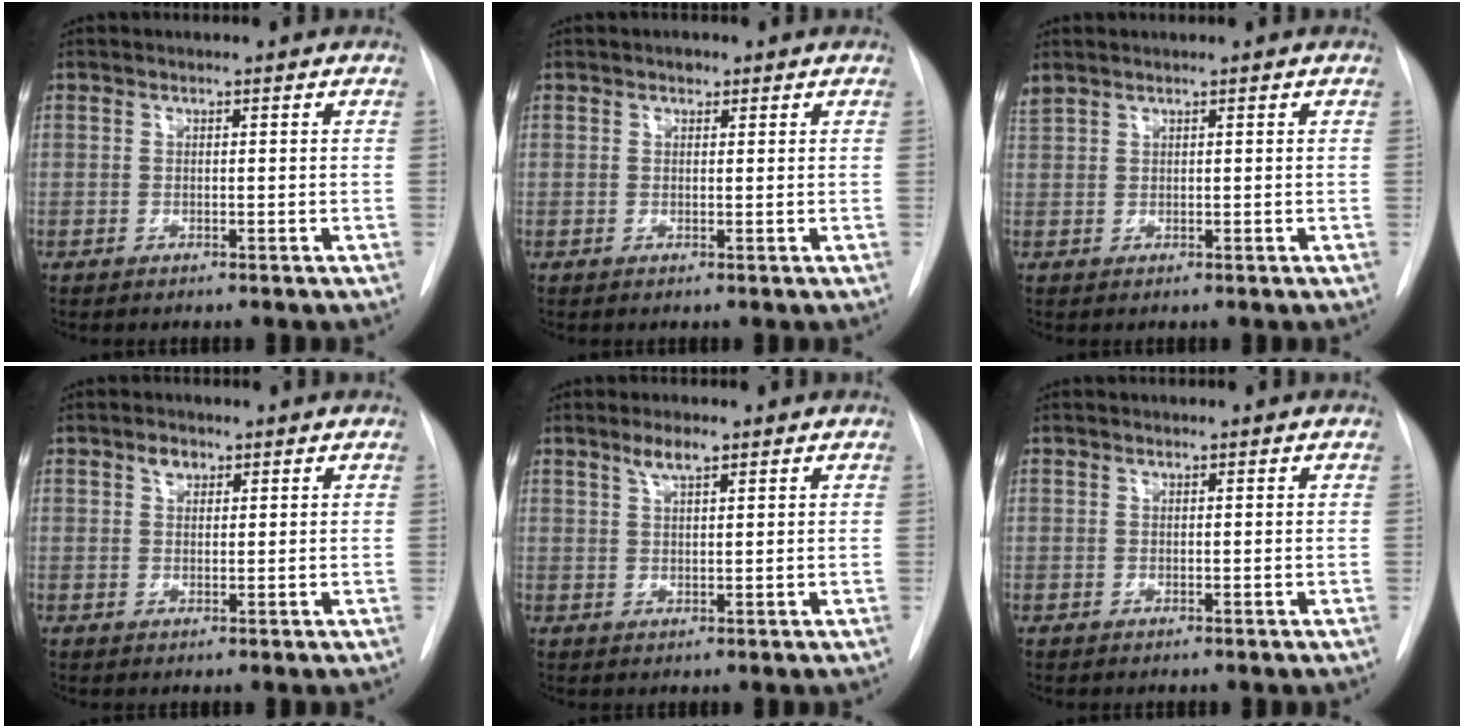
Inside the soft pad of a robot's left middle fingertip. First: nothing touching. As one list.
[{"total": 1.1, "force": [0.7, 0.7, 0.4], "torque": [-0.004, 0.000, 0.008]}, {"total": 1.7, "force": [1.6, 0.5, 0.6], "torque": [-0.027, 0.023, 0.041]}, {"total": 1.9, "force": [1.1, 1.2, 0.9], "torque": [-0.014, 0.007, 0.017]}, {"total": 3.1, "force": [2.1, 0.6, 2.2], "torque": [-0.041, 0.005, 0.038]}, {"total": 0.0}]